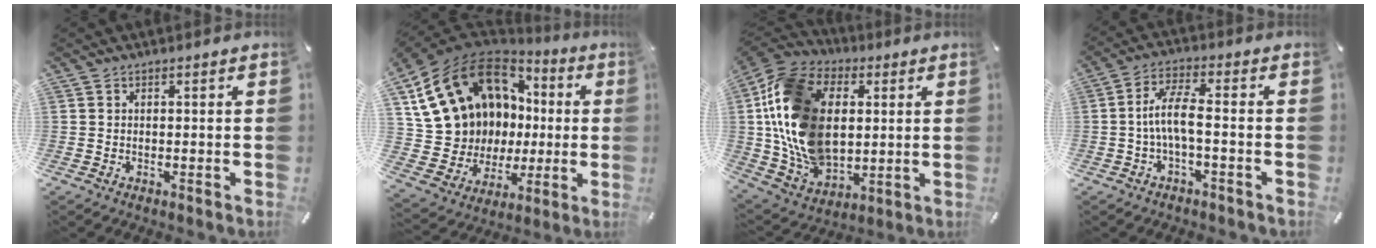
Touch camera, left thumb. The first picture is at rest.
{"total": 17.3, "force": [7.1, 13.8, 7.6], "torque": [-0.164, -0.058, 0.162]}
{"total": 21.1, "force": [3.2, 15.7, 13.7], "torque": [-0.311, -0.009, 0.058]}
{"total": 8.0, "force": [-1.4, 2.3, 7.6], "torque": [-0.149, 0.003, -0.027]}